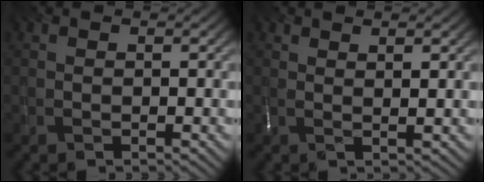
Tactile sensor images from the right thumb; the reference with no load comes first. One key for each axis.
{"total": 2.0, "fx": 1.3, "fy": 0.2, "fz": 1.5, "tx": -0.029, "ty": 0.000, "tz": 0.026}